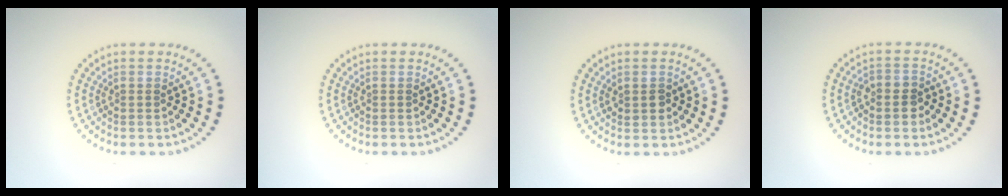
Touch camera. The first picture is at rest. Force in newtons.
{"total": 0.0}
{"total": 1.4, "press": 1.3, "slide": 0.3}
{"total": 2.0, "press": 1.8, "slide": 0.8}